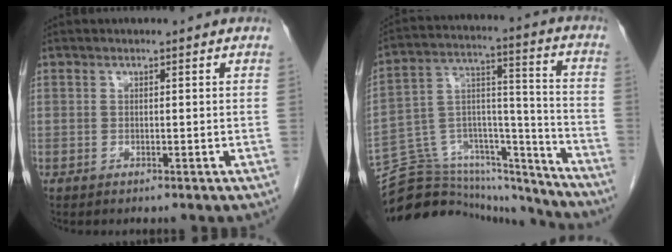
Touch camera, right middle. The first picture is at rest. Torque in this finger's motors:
{"motor_torque": [0.62, -0.62, 0.04, -0.07]}